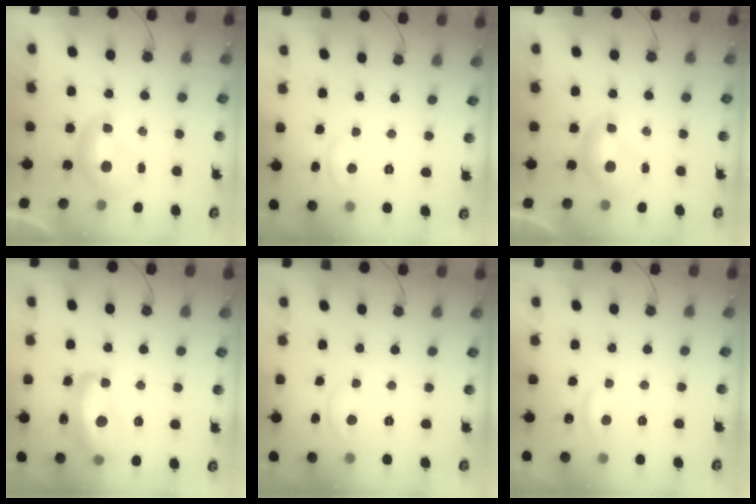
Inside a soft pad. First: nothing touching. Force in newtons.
{"total": 1.8, "press": 1.8, "slide": 0.4}
{"total": 0.0}
{"total": 10.2, "press": 10.2, "slide": 1.0}
{"total": 0.9, "press": 0.8, "slide": 0.3}
{"total": 0.7, "press": 0.0, "slide": 0.7}